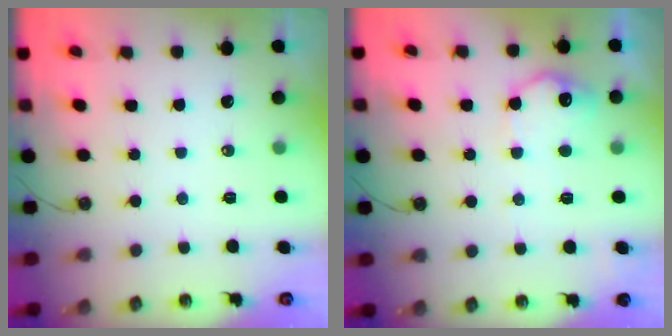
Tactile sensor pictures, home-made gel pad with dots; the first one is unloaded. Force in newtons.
{"total": 10.8, "press": 10.8, "slide": 0.2}